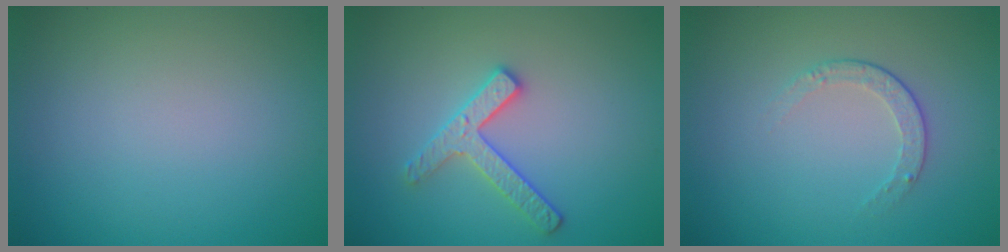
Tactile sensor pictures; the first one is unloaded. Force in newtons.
{"total": 2.6, "press": 2.5, "slide": 0.4}
{"total": 1.6, "press": 1.2, "slide": 1.1}